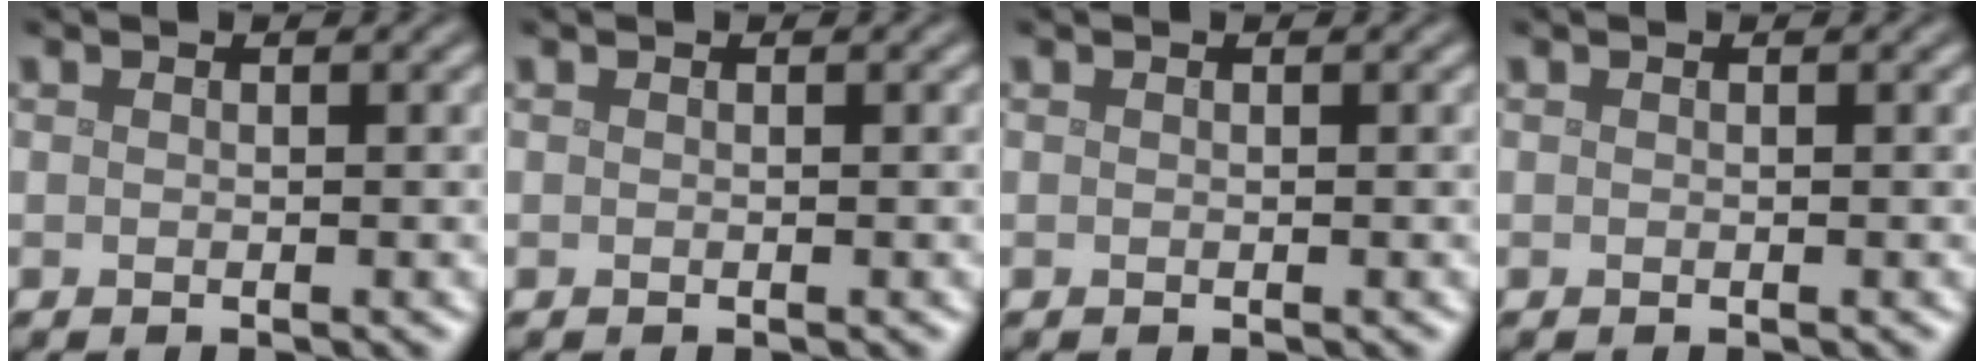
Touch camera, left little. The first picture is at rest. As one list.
[{"total": 0.0}, {"total": 0.0}, {"total": 0.0}]